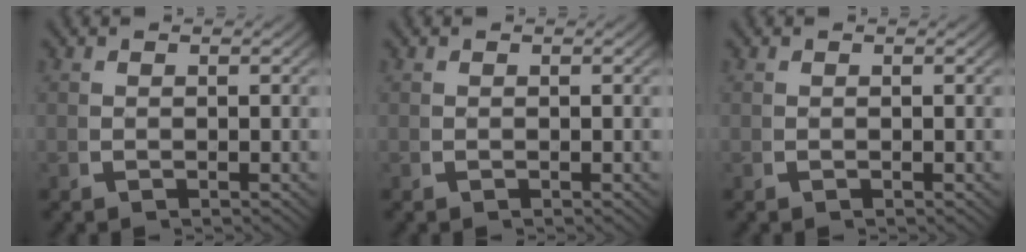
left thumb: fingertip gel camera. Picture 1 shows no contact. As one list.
[{"total": 0.0}, {"total": 0.0}]